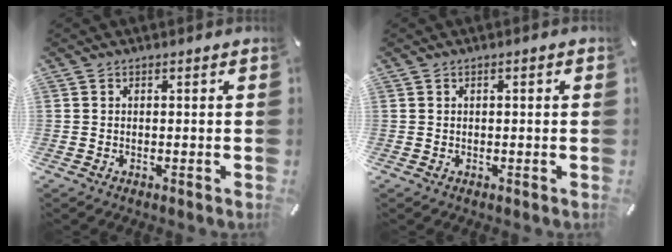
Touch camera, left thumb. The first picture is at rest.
{"total": 0.9, "force": [-0.1, 0.2, 0.9], "torque": [-0.016, 0.000, -0.002]}